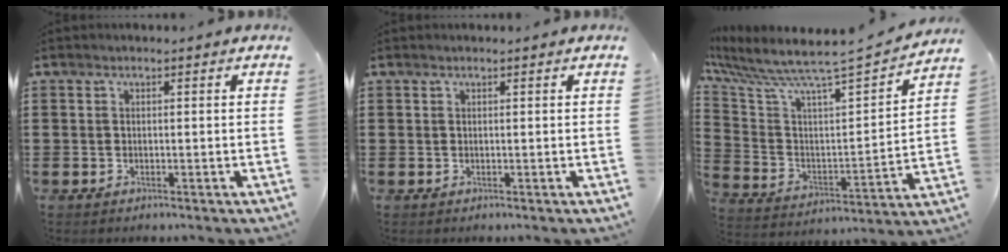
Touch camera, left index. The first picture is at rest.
{"total": 0.0}
{"total": 5.7, "force": [5.1, -0.3, 2.6], "torque": [-0.080, -0.062, 0.071]}